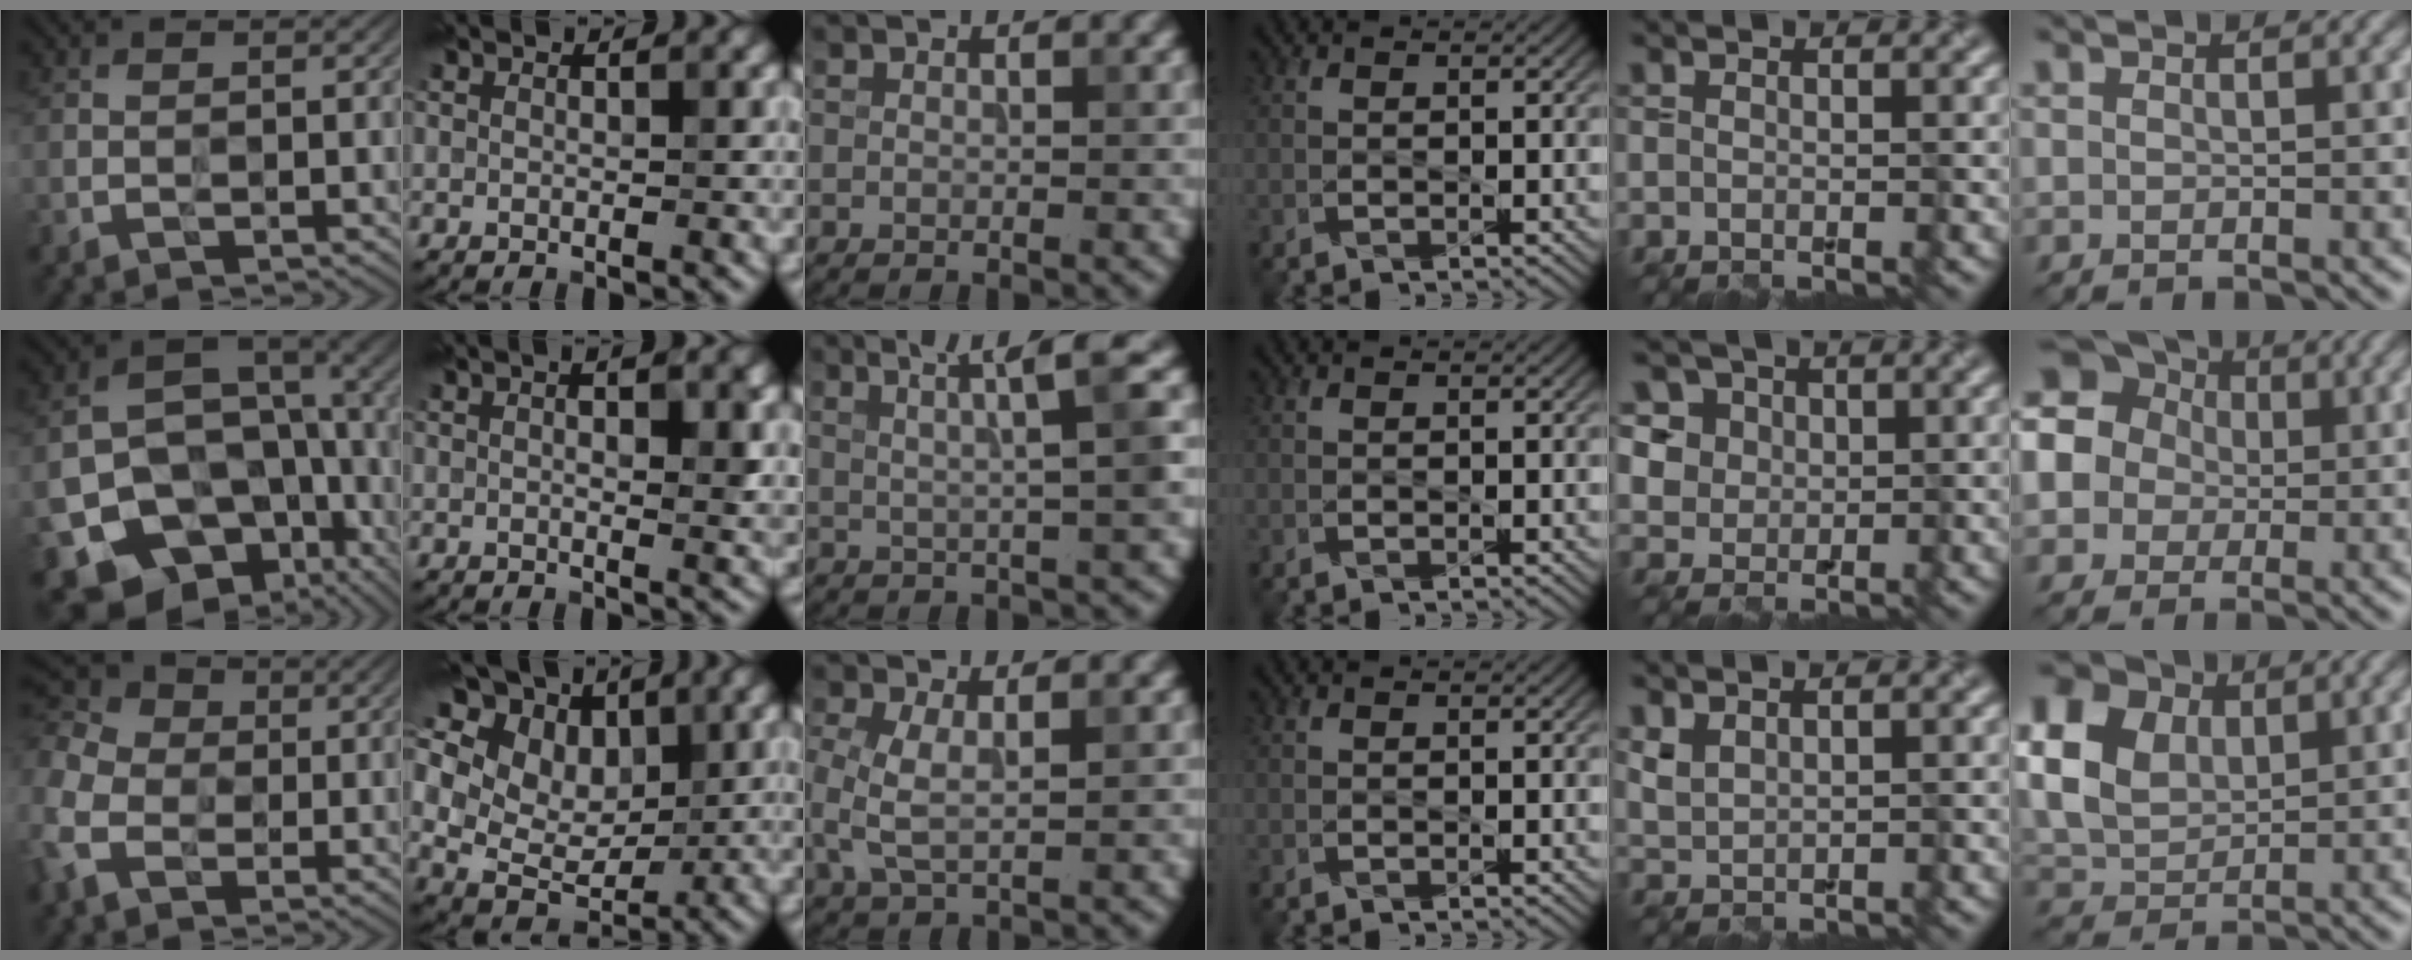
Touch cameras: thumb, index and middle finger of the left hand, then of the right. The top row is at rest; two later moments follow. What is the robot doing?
{"motion": "wipe", "object": "paper plate"}